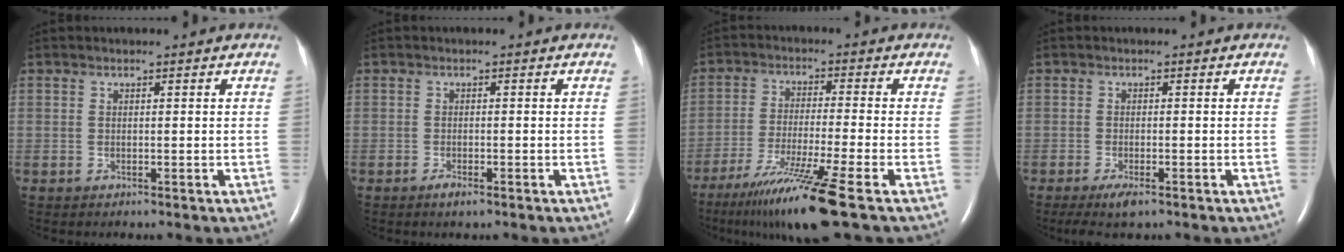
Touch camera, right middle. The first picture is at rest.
{"total": 1.4, "force": [-0.9, 0.3, 1.0], "torque": [-0.023, -0.003, -0.014]}
{"total": 12.4, "force": [-8.3, -1.8, 9.0], "torque": [-0.171, -0.047, -0.143]}
{"total": 3.4, "force": [-2.2, 0.8, 2.4], "torque": [-0.052, -0.009, -0.038]}